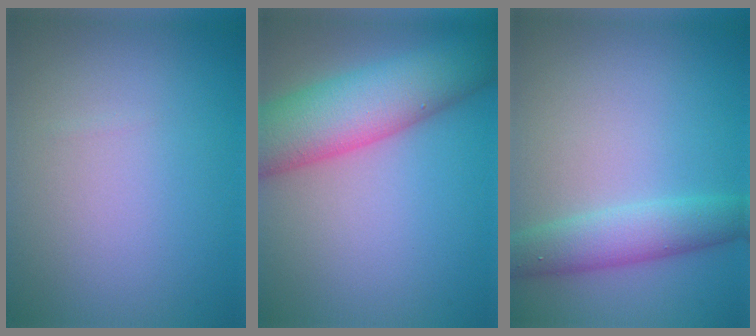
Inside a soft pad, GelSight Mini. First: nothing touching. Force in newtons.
{"total": 9.0, "press": 9.0, "slide": 0.3}
{"total": 3.9, "press": 3.9, "slide": 0.1}